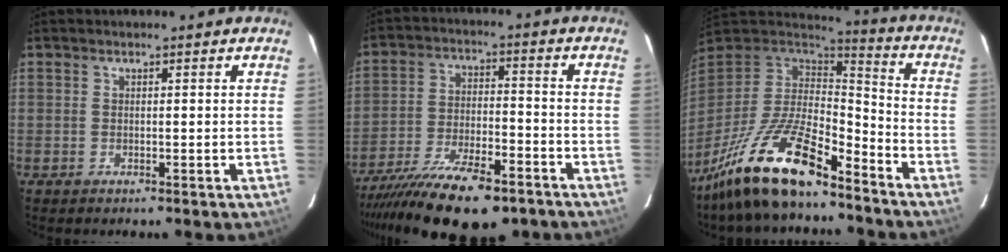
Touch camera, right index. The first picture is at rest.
{"total": 21.1, "force": [-15.8, 6.9, 12.2], "torque": [-0.239, -0.046, -0.251]}
{"total": 19.6, "force": [-14.0, 5.7, 12.5], "torque": [-0.252, -0.026, -0.256]}